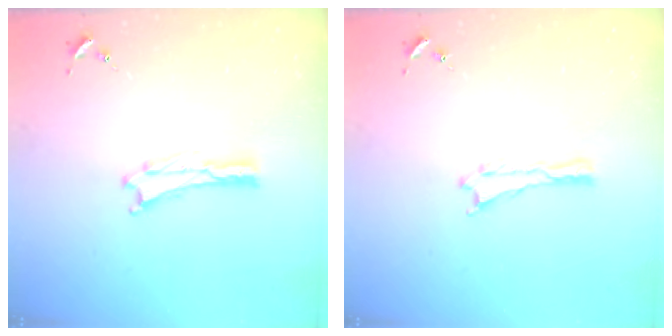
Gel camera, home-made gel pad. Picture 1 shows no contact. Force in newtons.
{"total": 0.0}